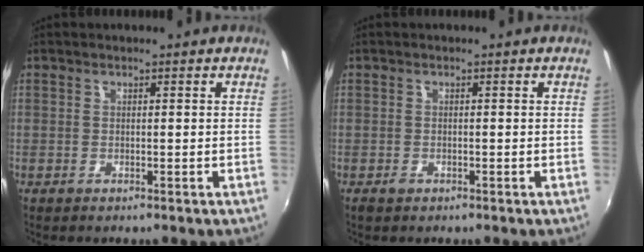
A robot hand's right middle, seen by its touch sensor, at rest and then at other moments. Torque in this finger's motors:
{"motor_torque": [0.35, -0.44, 0.14, 0.03]}